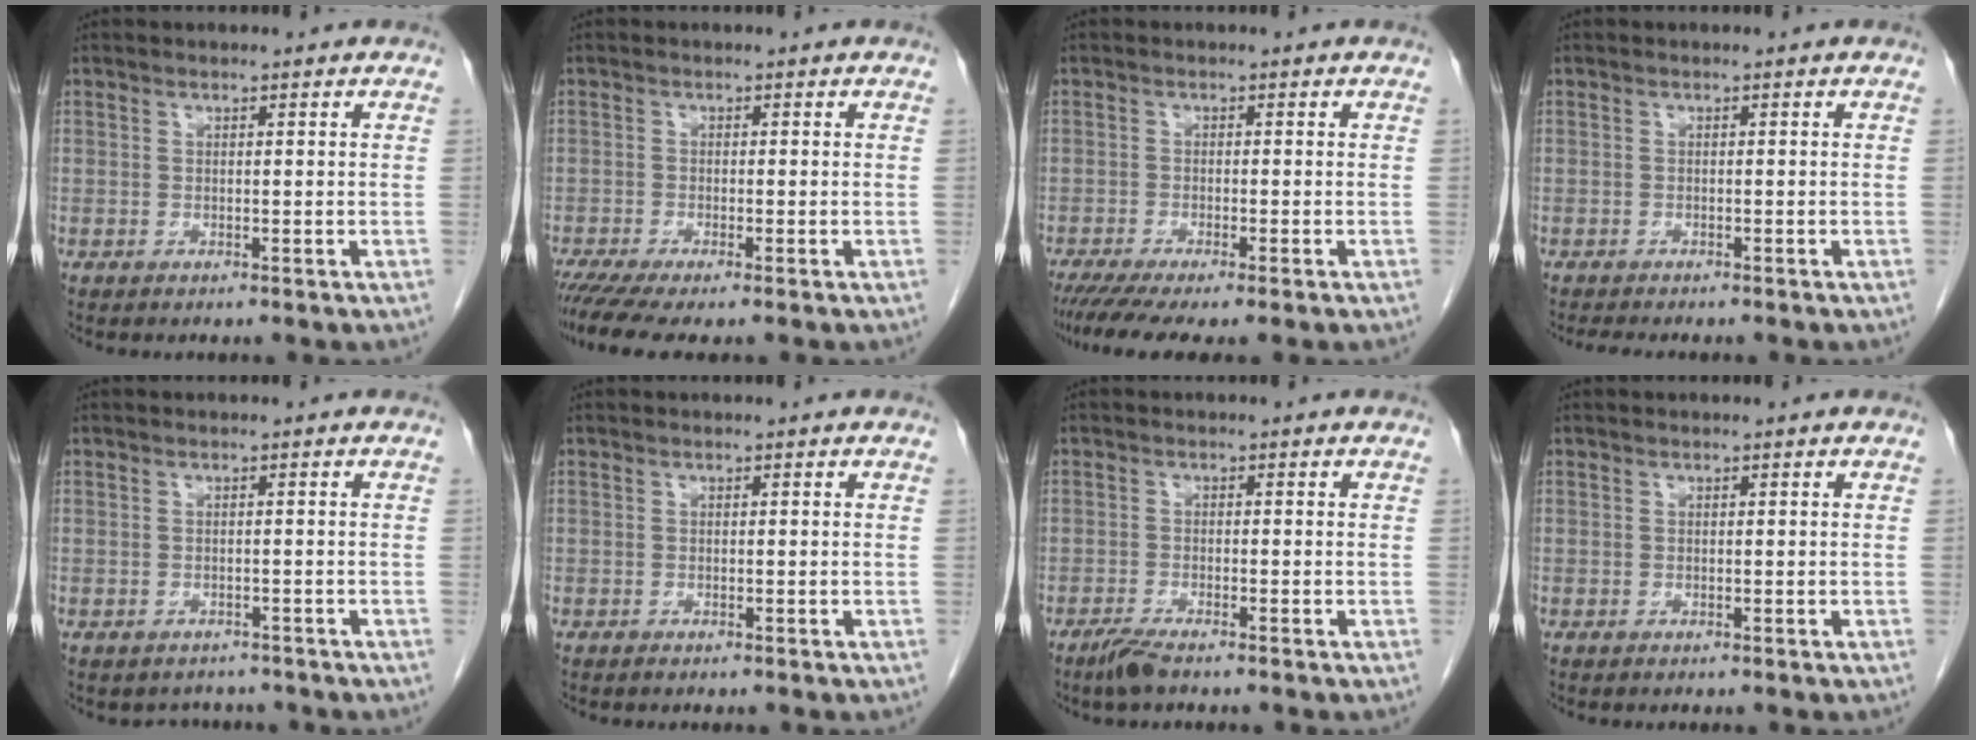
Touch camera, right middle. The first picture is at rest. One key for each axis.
{"total": 5.2, "fx": -3.9, "fy": 0.2, "fz": 3.4, "tx": -0.058, "ty": -0.015, "tz": -0.068}
{"total": 7.3, "fx": -5.6, "fy": 0.2, "fz": 4.6, "tx": -0.068, "ty": -0.020, "tz": -0.090}
{"total": 3.4, "fx": -3.0, "fy": 0.6, "fz": 1.6, "tx": -0.025, "ty": -0.009, "tz": -0.039}
{"total": 2.8, "fx": -2.5, "fy": 1.4, "fz": -0.1, "tx": -0.003, "ty": 0.003, "tz": -0.034}
{"total": 0.0}
{"total": 2.7, "fx": -2.1, "fy": 0.2, "fz": 1.6, "tx": -0.041, "ty": -0.007, "tz": -0.043}
{"total": 0.0}